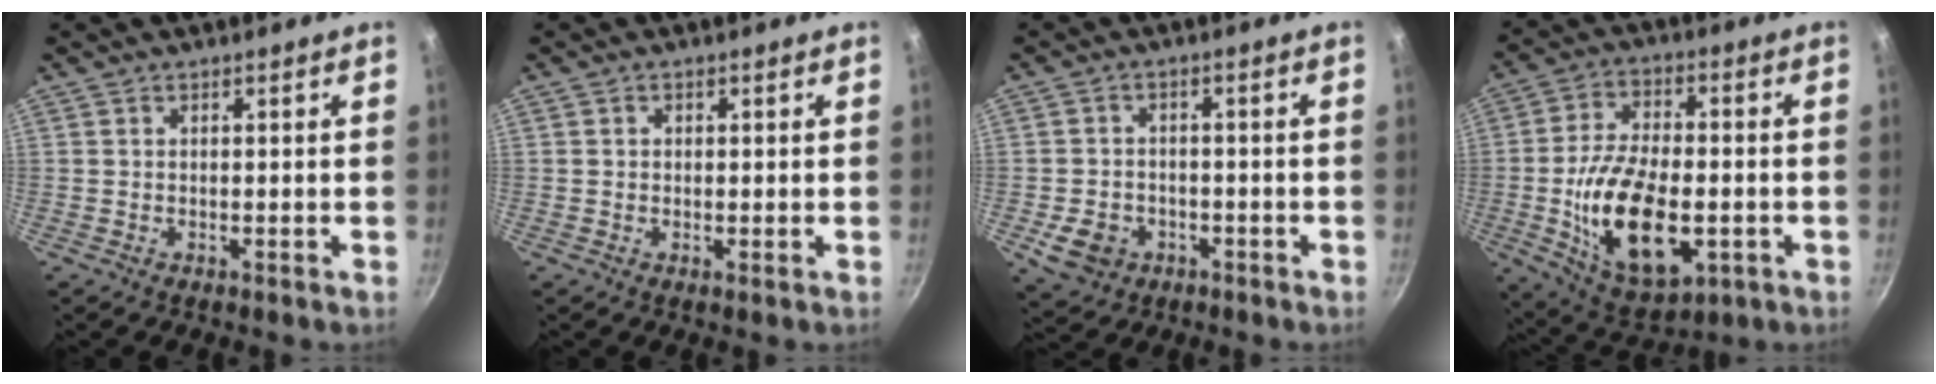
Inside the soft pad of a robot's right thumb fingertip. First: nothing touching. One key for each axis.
{"total": 1.0, "fx": 0.2, "fy": 0.9, "fz": 0.4, "tx": -0.003, "ty": -0.002, "tz": 0.000}
{"total": 6.9, "fx": -2.6, "fy": 5.5, "fz": 3.3, "tx": -0.051, "ty": 0.021, "tz": -0.035}
{"total": 19.4, "fx": -3.9, "fy": 10.4, "fz": 16.0, "tx": -0.273, "ty": 0.009, "tz": -0.057}